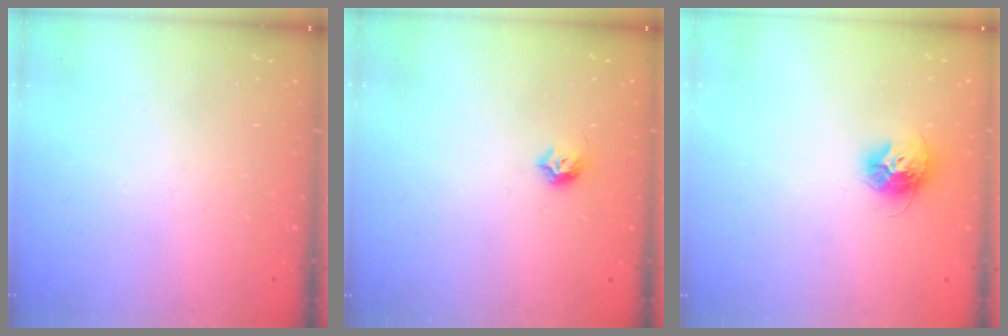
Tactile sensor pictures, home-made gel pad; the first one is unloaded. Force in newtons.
{"total": 5.7, "press": 5.6, "slide": 1.0}
{"total": 10.4, "press": 10.4, "slide": 0.5}